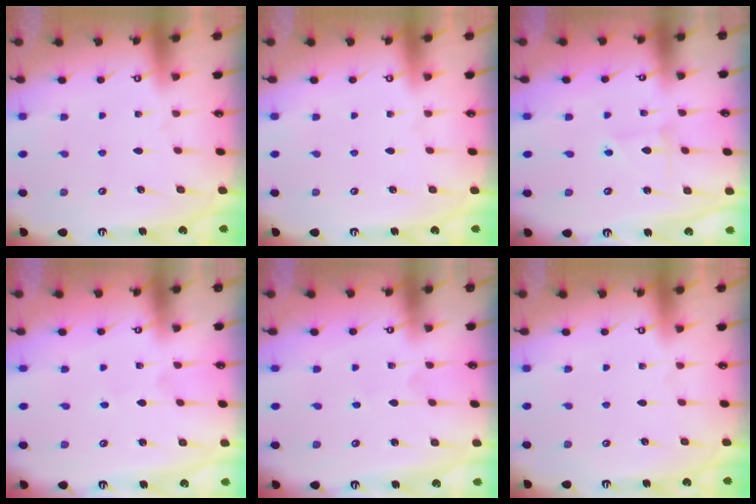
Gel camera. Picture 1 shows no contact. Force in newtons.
{"total": 0.0}
{"total": 2.0, "press": 2.0, "slide": 0.2}
{"total": 0.6, "press": 0.6, "slide": 0.0}
{"total": 1.0, "press": 1.0, "slide": 0.0}
{"total": 0.0}